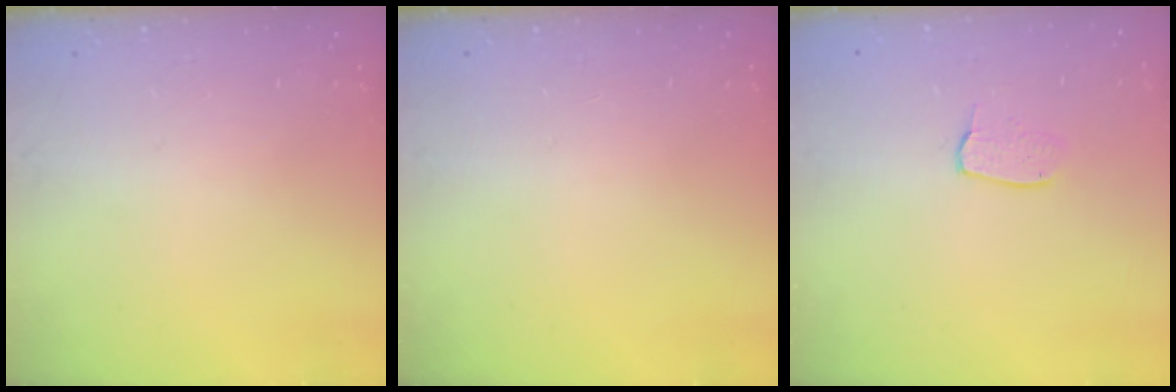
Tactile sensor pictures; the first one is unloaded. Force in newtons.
{"total": 0.0}
{"total": 4.8, "press": 4.8, "slide": 0.3}